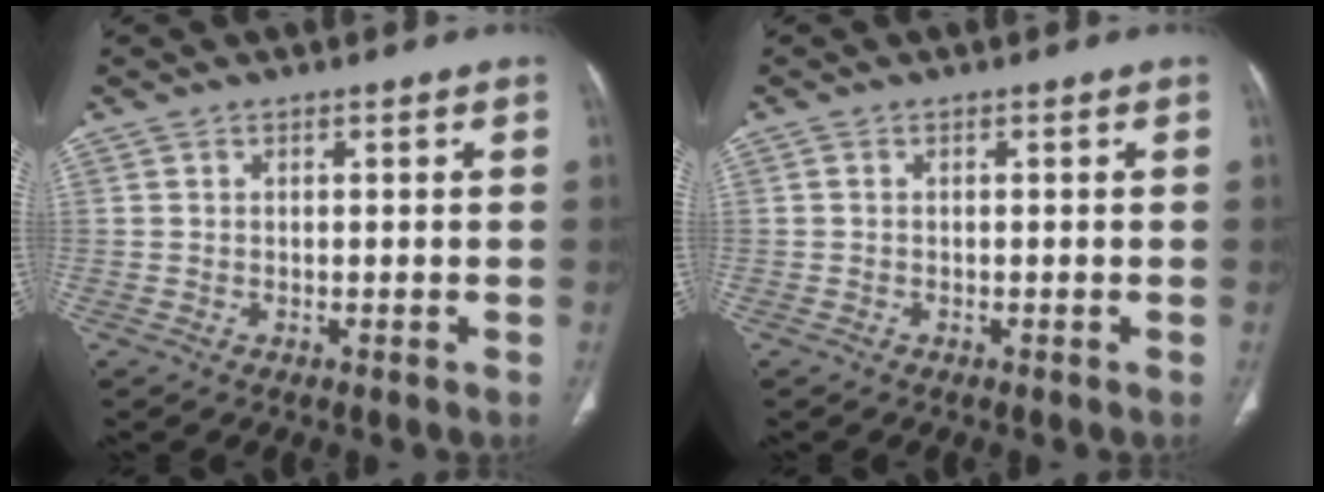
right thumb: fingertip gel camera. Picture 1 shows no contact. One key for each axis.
{"total": 0.0}